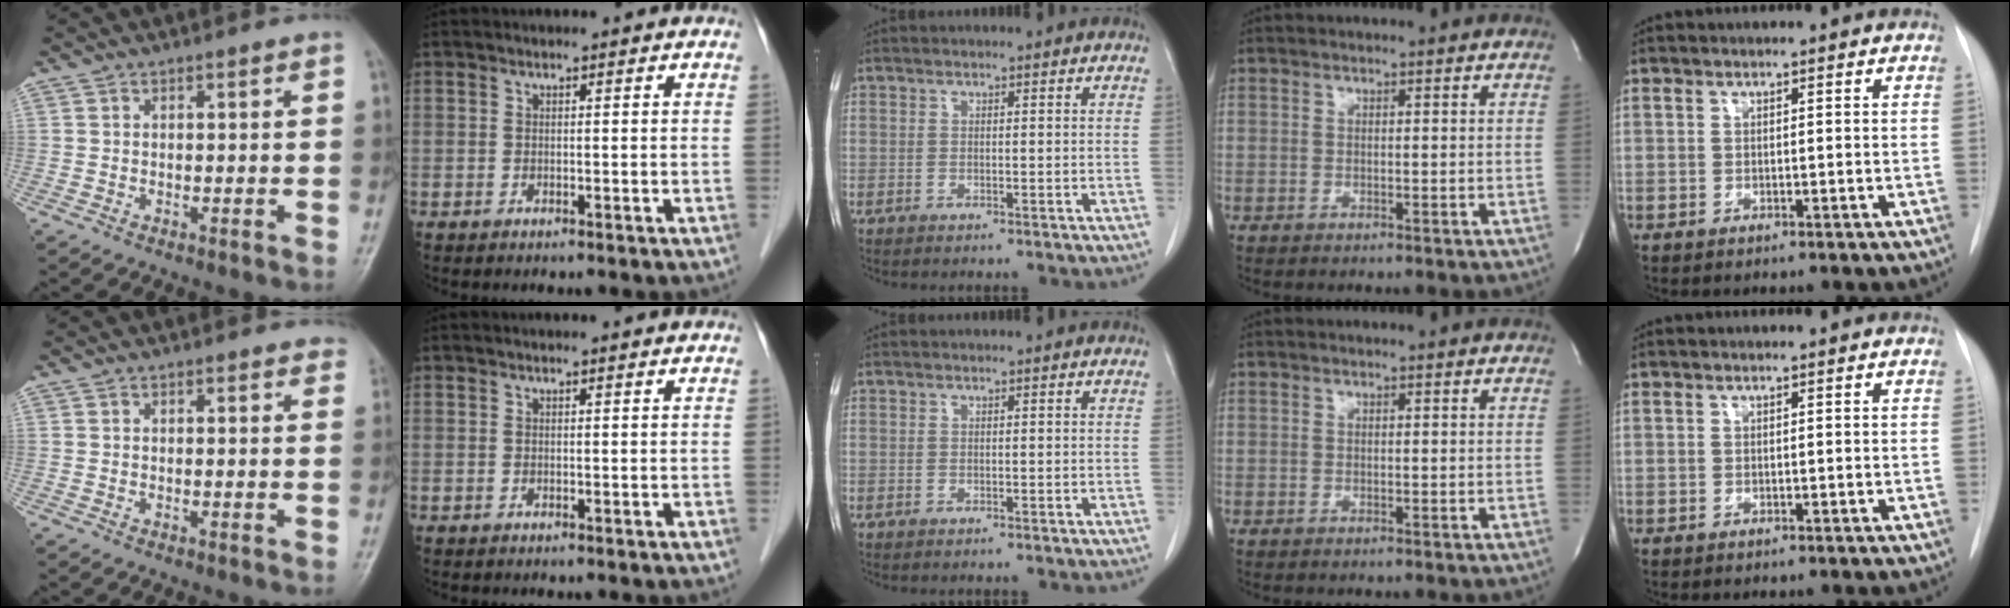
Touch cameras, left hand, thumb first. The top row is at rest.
{"thumb": {"total": 2.5, "force": [2.1, 1.1, 0.6], "torque": [0.018, -0.006, 0.008]}, "index": {"total": 0.9, "force": [0.9, -0.1, 0.1], "torque": [-0.012, 0.000, 0.010]}}